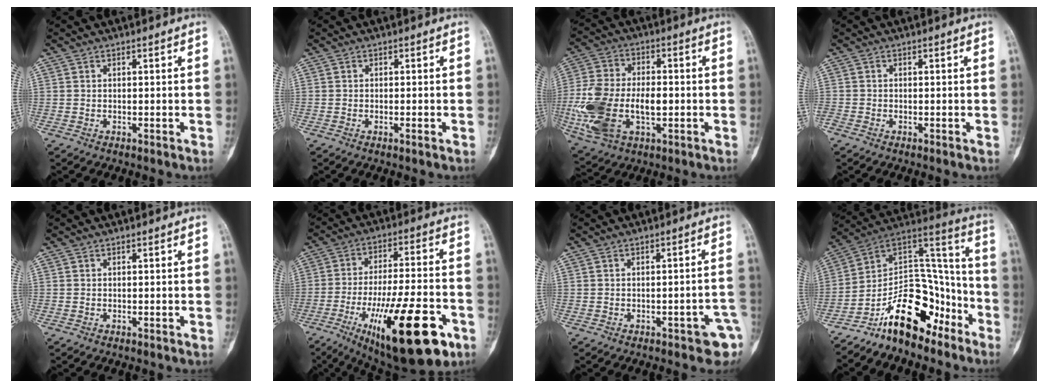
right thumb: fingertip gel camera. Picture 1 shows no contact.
{"total": 1.0, "force": [-0.4, 0.1, 0.9], "torque": [-0.018, 0.000, -0.005]}
{"total": 17.8, "force": [-3.1, 10.5, 14.1], "torque": [-0.295, 0.012, -0.046]}
{"total": 0.5, "force": [-0.3, 0.2, 0.4], "torque": [-0.015, -0.005, -0.014]}
{"total": 0.0}
{"total": 24.7, "force": [-10.5, 7.9, 20.9], "torque": [-0.316, 0.034, -0.151]}
{"total": 6.1, "force": [-2.5, 2.3, 5.1], "torque": [-0.047, 0.016, -0.026]}
{"total": 18.4, "force": [-11.3, 9.8, 10.6], "torque": [-0.129, 0.125, -0.195]}